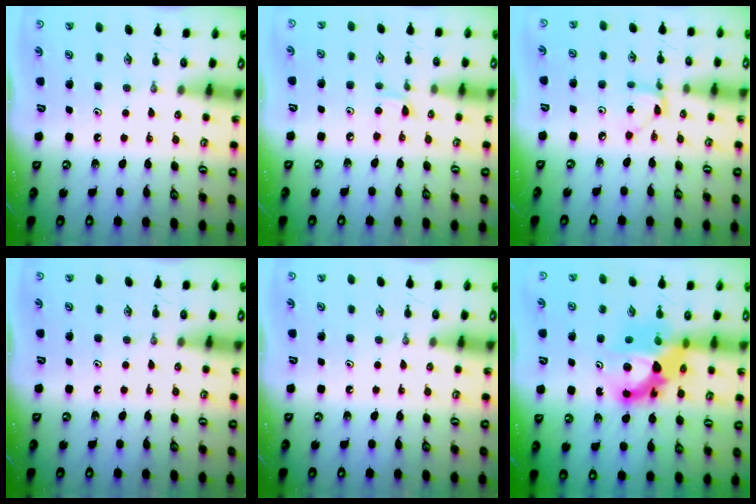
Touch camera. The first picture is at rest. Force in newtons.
{"total": 4.6, "press": 4.6, "slide": 0.6}
{"total": 4.2, "press": 4.1, "slide": 0.5}
{"total": 0.0}
{"total": 0.0}
{"total": 12.1, "press": 12.1, "slide": 1.3}